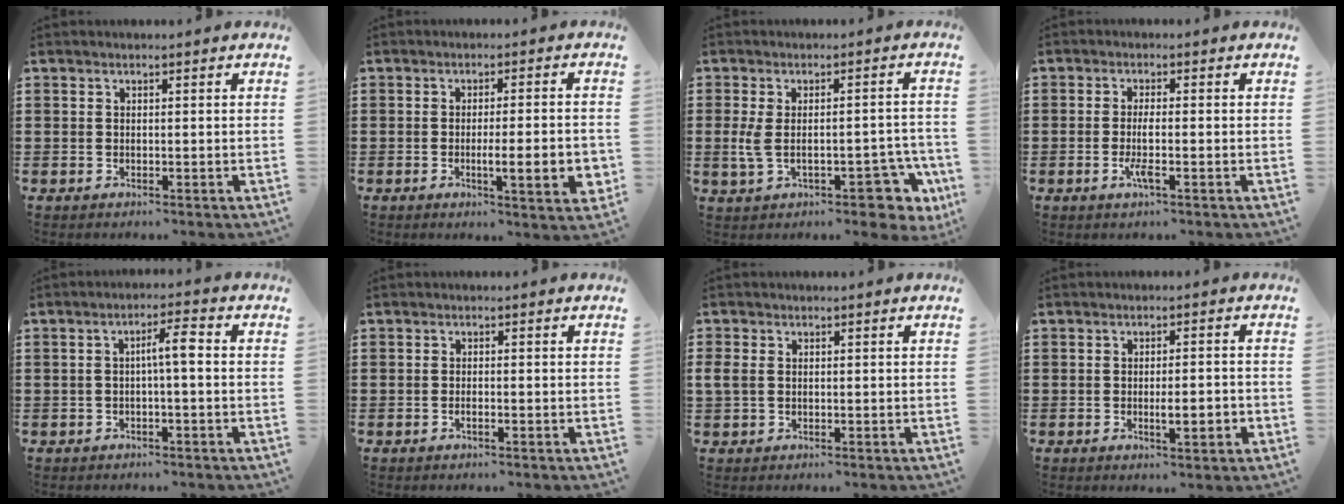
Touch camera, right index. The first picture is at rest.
{"total": 6.5, "force": [-1.5, 0.9, 6.2], "torque": [-0.083, -0.013, -0.027]}
{"total": 9.2, "force": [-2.5, 4.4, 7.6], "torque": [-0.126, 0.000, -0.043]}
{"total": 3.1, "force": [-1.0, 0.4, 2.9], "torque": [-0.073, -0.011, -0.026]}
{"total": 3.9, "force": [-0.2, 0.5, 3.9], "torque": [-0.072, 0.009, -0.008]}
{"total": 0.7, "force": [-0.5, 0.1, 0.5], "torque": [-0.011, -0.003, -0.009]}
{"total": 1.8, "force": [0.1, 1.4, 1.2], "torque": [-0.034, 0.005, -0.001]}
{"total": 3.7, "force": [-1.0, 0.9, 3.4], "torque": [-0.049, -0.001, -0.021]}